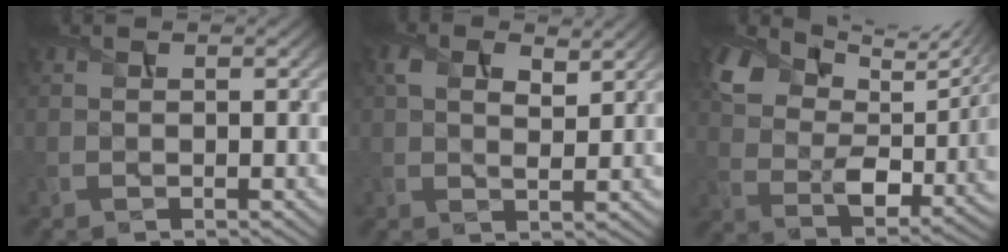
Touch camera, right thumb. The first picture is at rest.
{"total": 4.3, "force": [2.1, 2.1, 3.1], "torque": [-0.068, 0.000, 0.040]}
{"total": 11.9, "force": [8.1, 5.6, 6.7], "torque": [-0.161, 0.005, 0.154]}